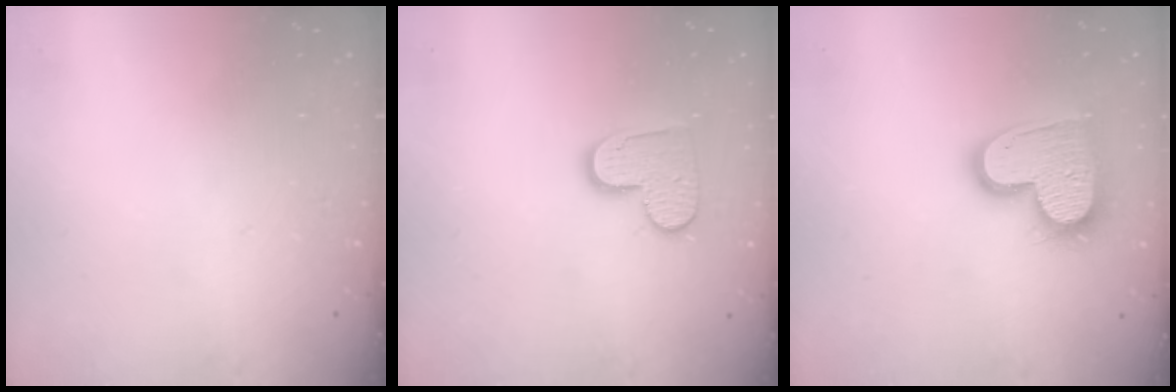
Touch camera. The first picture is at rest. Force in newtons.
{"total": 9.7, "press": 9.7, "slide": 0.5}
{"total": 16.9, "press": 16.8, "slide": 1.3}